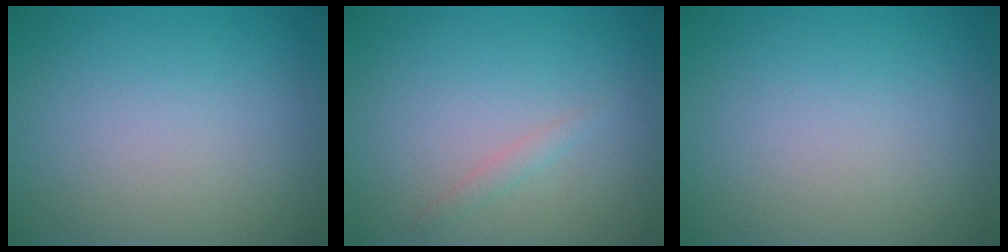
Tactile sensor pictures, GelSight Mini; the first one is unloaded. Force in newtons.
{"total": 0.8, "press": 0.8, "slide": 0.0}
{"total": 0.0}